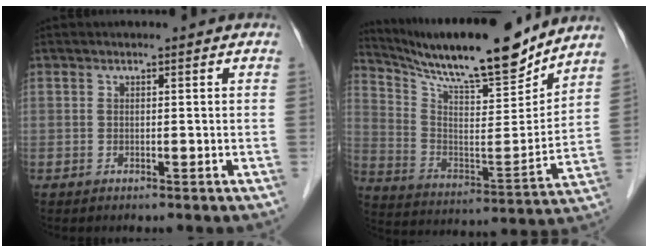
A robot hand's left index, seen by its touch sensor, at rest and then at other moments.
{"total": 20.0, "force": [17.7, 2.4, 9.0], "torque": [-0.171, -0.016, 0.289]}